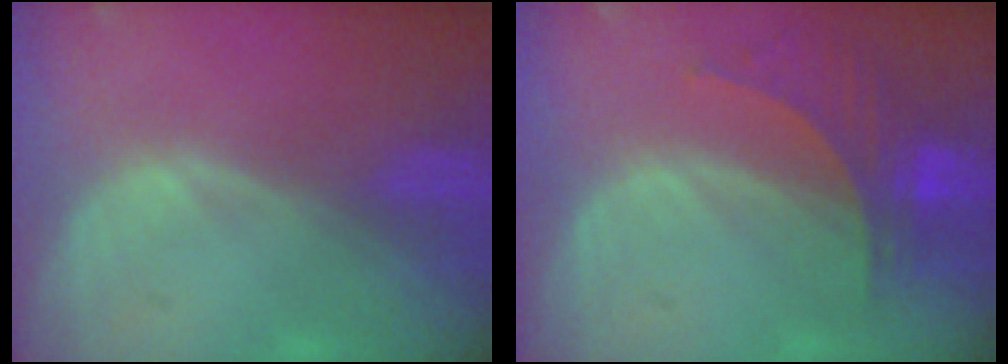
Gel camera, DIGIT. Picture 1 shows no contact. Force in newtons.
{"total": 5.7, "press": 5.5, "slide": 1.3}